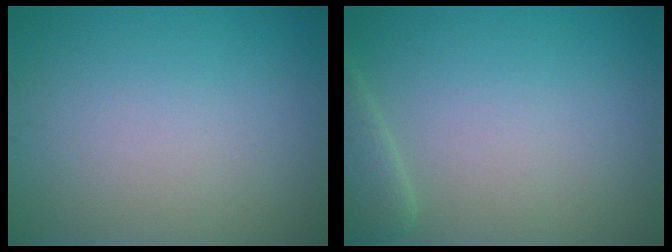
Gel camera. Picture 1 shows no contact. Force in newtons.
{"total": 2.2, "press": 2.2, "slide": 0.3}